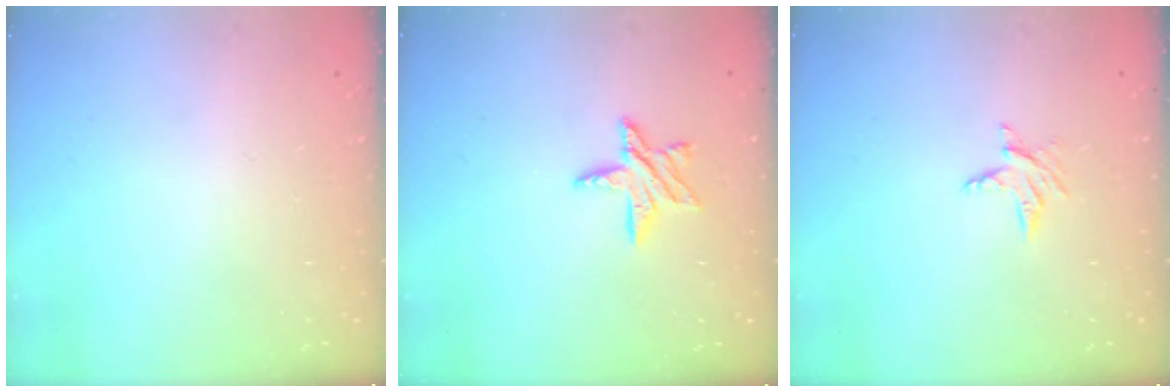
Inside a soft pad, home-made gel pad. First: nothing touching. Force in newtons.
{"total": 8.1, "press": 8.1, "slide": 0.3}
{"total": 3.8, "press": 3.8, "slide": 0.4}